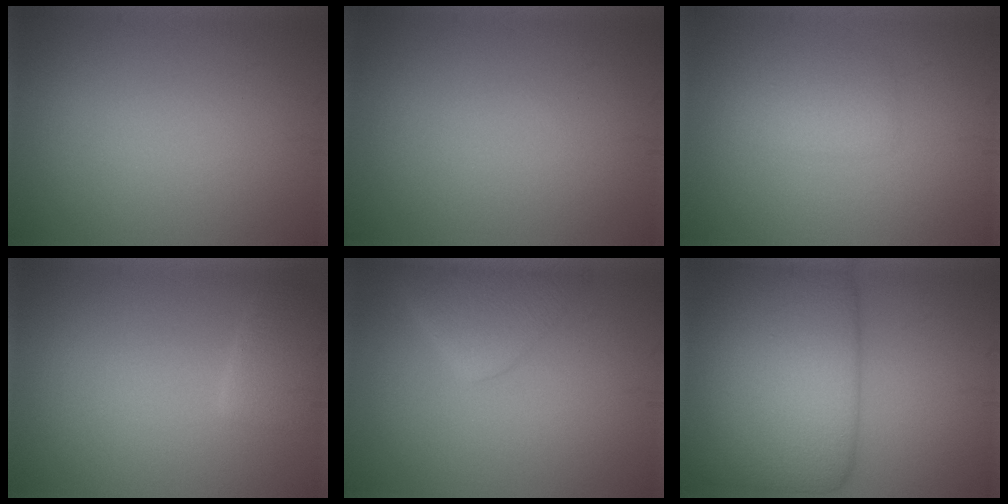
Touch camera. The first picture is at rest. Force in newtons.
{"total": 0.0}
{"total": 1.9, "press": 1.9, "slide": 0.1}
{"total": 2.2, "press": 2.1, "slide": 0.2}
{"total": 3.8, "press": 3.8, "slide": 0.3}
{"total": 11.0, "press": 11.0, "slide": 0.2}